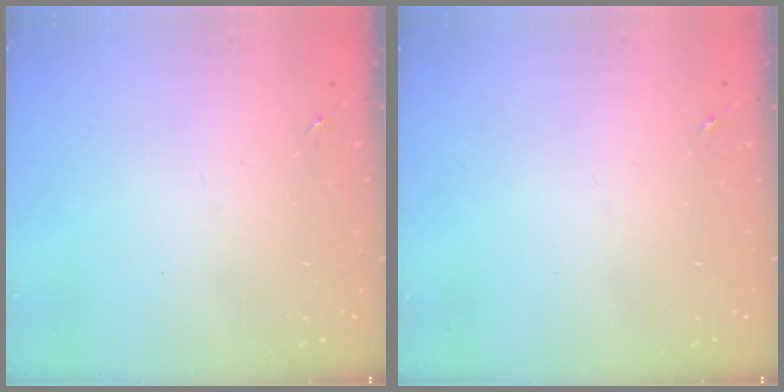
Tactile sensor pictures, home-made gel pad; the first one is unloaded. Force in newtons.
{"total": 0.0}